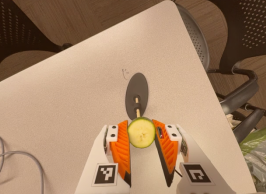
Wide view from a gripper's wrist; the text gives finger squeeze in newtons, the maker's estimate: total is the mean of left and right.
{"total": 12.9, "left": 13.0, "right": 12.9}